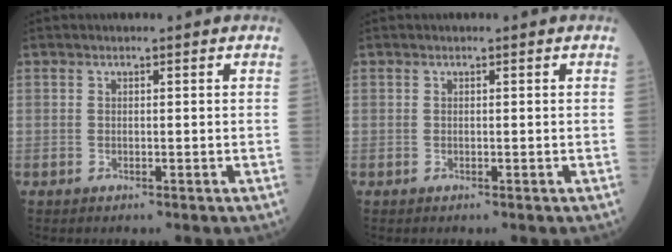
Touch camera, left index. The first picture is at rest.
{"total": 0.0}